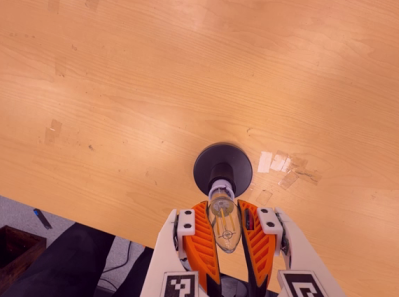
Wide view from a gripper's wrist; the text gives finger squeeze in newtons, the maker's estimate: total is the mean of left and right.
{"total": 23.1, "left": 27.1, "right": 19.0}